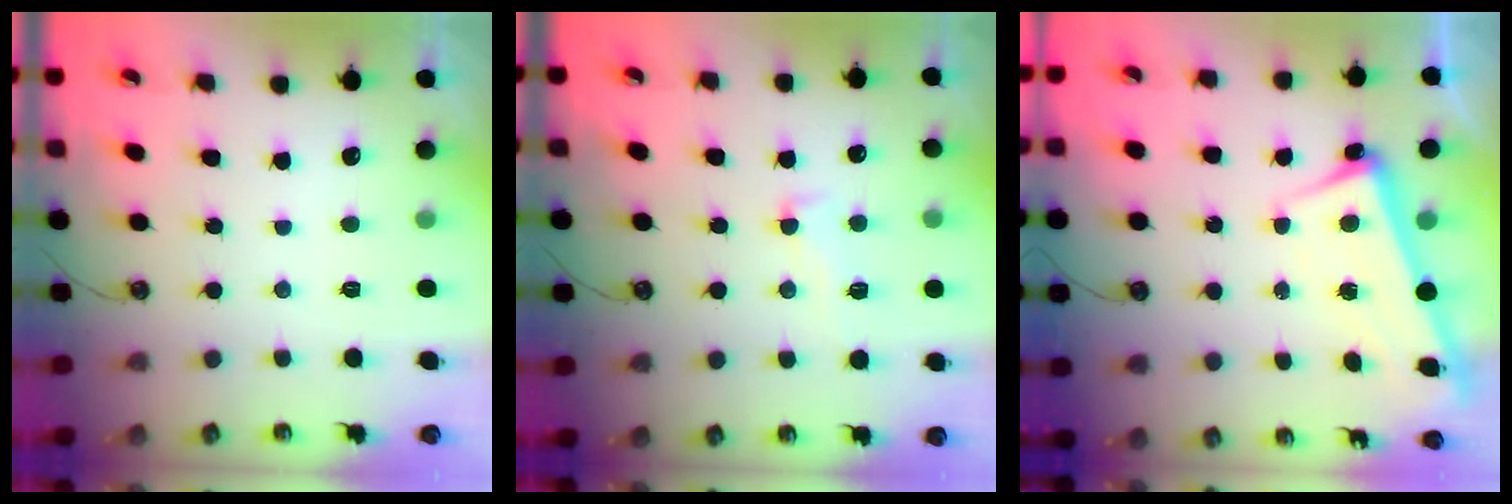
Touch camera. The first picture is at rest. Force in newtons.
{"total": 1.2, "press": 0.2, "slide": 1.1}
{"total": 2.3, "press": 2.1, "slide": 0.9}